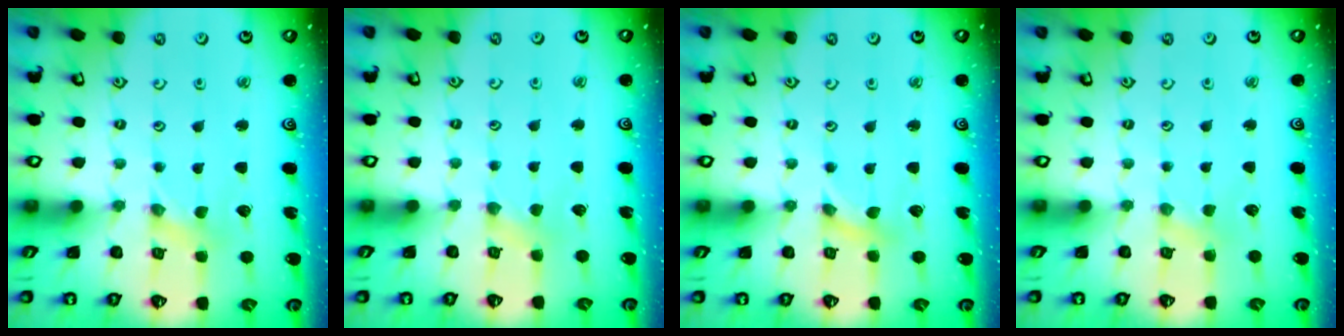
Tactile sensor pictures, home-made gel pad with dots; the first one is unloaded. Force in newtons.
{"total": 1.6, "press": 1.5, "slide": 0.4}
{"total": 0.6, "press": 0.5, "slide": 0.1}
{"total": 1.5, "press": 1.5, "slide": 0.3}